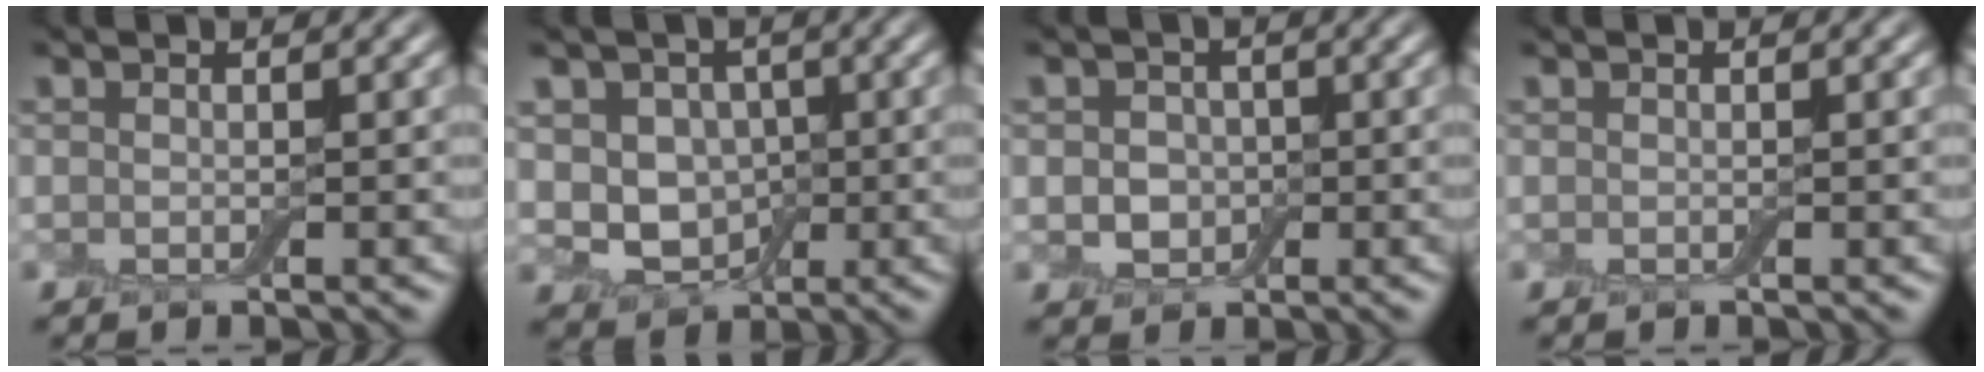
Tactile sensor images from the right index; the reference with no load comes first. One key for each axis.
{"total": 4.6, "fx": 0.4, "fy": 3.8, "fz": 2.4, "tx": -0.033, "ty": -0.004, "tz": -0.002}
{"total": 2.7, "fx": -0.3, "fy": 2.3, "fz": 1.5, "tx": -0.024, "ty": -0.002, "tz": -0.011}
{"total": 0.0}